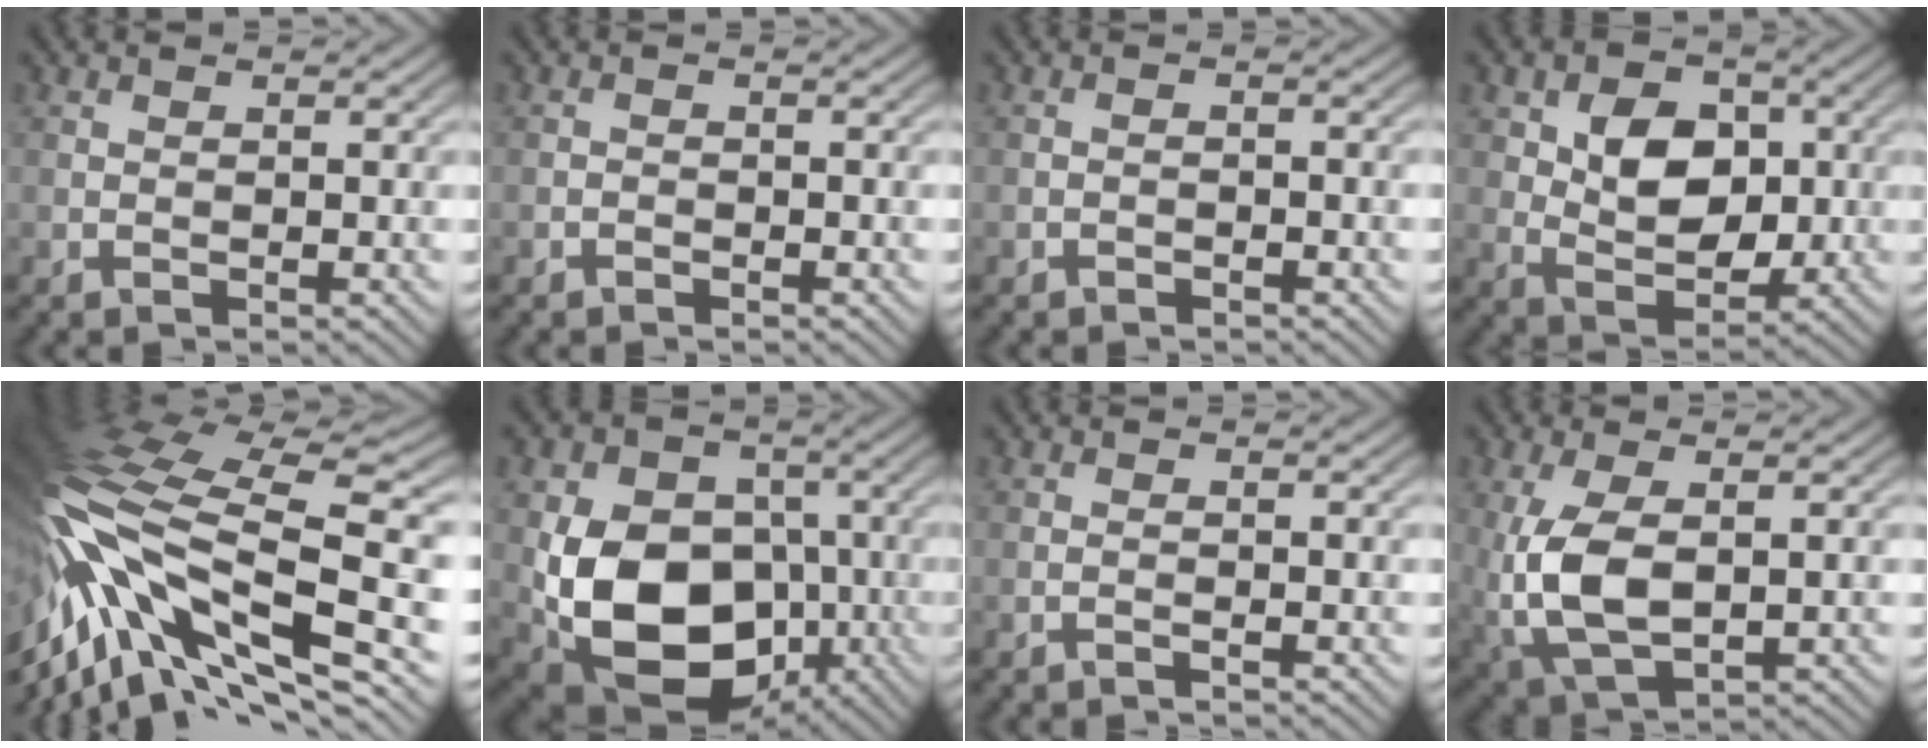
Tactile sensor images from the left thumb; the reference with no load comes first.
{"total": 0.7, "force": [-0.6, 0.3, 0.2], "torque": [0.000, 0.000, -0.012]}
{"total": 1.0, "force": [-0.8, 0.3, 0.5], "torque": [-0.007, 0.003, -0.016]}
{"total": 7.6, "force": [1.1, 5.3, 5.3], "torque": [-0.092, 0.000, 0.014]}
{"total": 18.3, "force": [-3.3, 7.3, 16.5], "torque": [-0.355, -0.020, -0.058]}
{"total": 15.0, "force": [-3.2, 10.9, 9.8], "torque": [-0.193, -0.023, -0.067]}
{"total": 0.9, "force": [-0.7, 0.0, 0.6], "torque": [-0.007, 0.006, -0.019]}
{"total": 9.1, "force": [-0.3, 4.7, 7.7], "torque": [-0.188, -0.009, 0.001]}